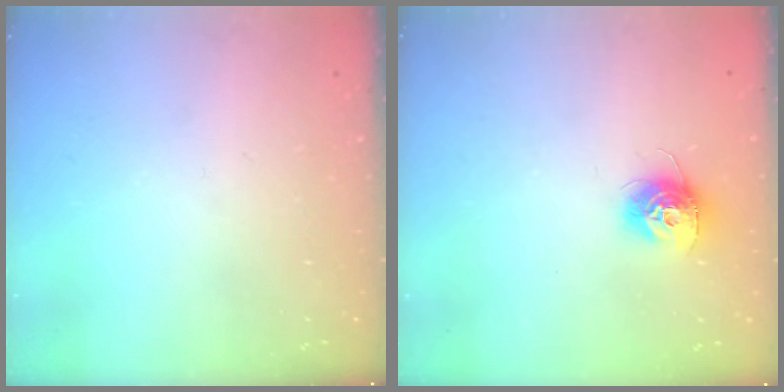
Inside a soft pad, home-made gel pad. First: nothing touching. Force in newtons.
{"total": 10.2, "press": 10.2, "slide": 0.4}